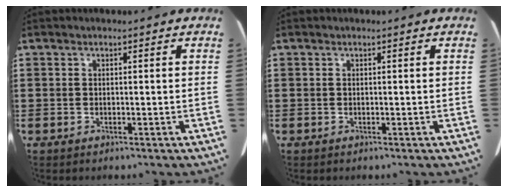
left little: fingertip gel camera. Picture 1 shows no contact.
{"total": 0.0}